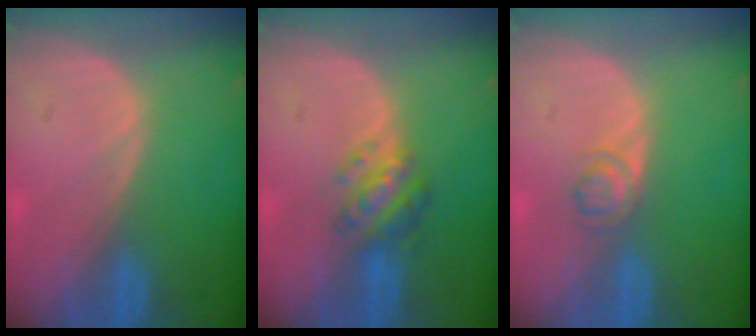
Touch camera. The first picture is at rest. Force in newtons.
{"total": 4.8, "press": 4.8, "slide": 0.8}
{"total": 2.7, "press": 2.7, "slide": 0.2}